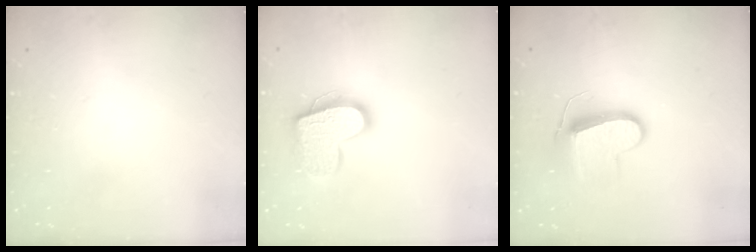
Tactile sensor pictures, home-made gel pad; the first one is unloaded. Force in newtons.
{"total": 16.1, "press": 16.1, "slide": 0.9}
{"total": 9.4, "press": 9.4, "slide": 0.2}